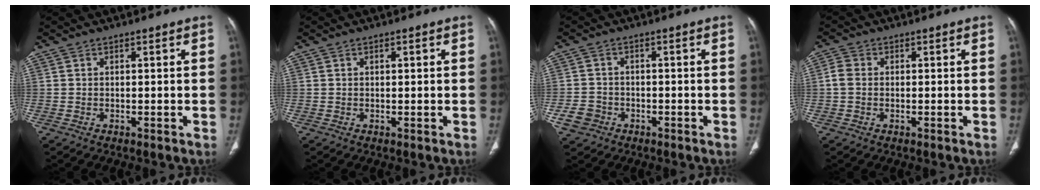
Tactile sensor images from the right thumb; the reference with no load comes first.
{"total": 1.0, "force": [0.3, 0.4, 0.8], "torque": [-0.015, 0.001, 0.005]}
{"total": 4.0, "force": [-1.8, 3.4, 1.1], "torque": [-0.013, 0.014, -0.030]}
{"total": 2.6, "force": [-0.1, 2.1, 1.5], "torque": [-0.031, 0.004, -0.009]}